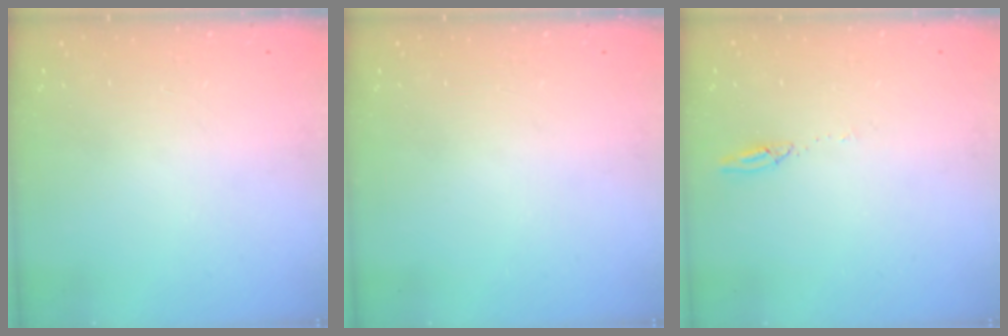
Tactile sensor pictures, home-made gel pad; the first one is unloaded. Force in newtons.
{"total": 0.0}
{"total": 3.9, "press": 3.9, "slide": 0.4}